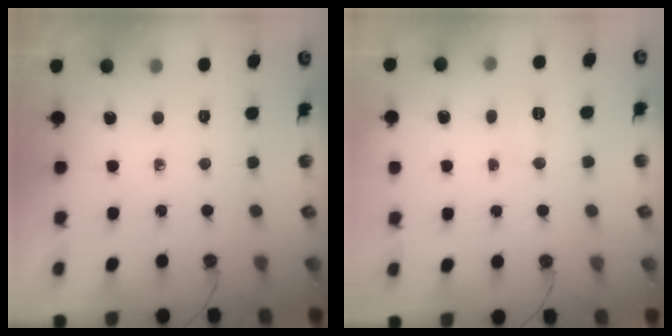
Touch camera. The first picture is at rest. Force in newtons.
{"total": 4.3, "press": 4.3, "slide": 0.6}